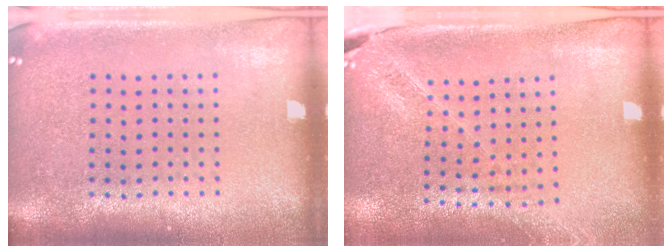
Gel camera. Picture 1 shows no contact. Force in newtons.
{"total": 1.5, "press": 1.4, "slide": 0.4}